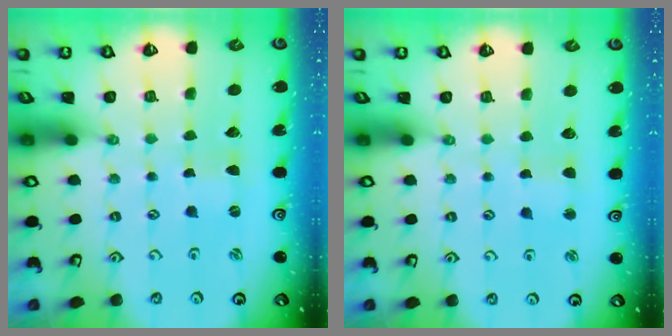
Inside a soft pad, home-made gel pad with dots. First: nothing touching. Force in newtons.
{"total": 2.5, "press": 2.5, "slide": 0.5}